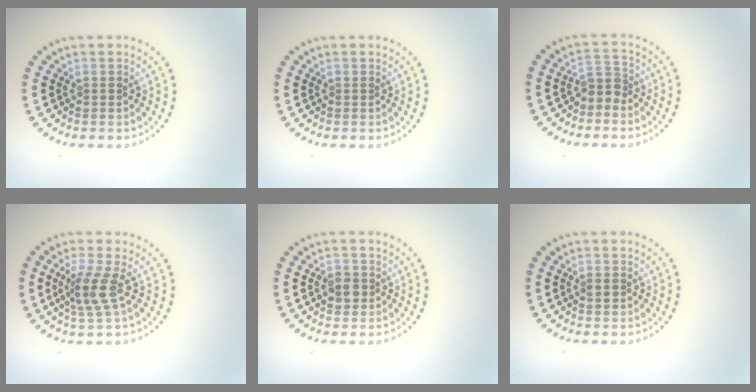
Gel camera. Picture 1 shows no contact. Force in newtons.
{"total": 0.0}
{"total": 2.2, "press": 1.7, "slide": 1.3}
{"total": 2.8, "press": 2.1, "slide": 1.8}
{"total": 1.8, "press": 1.7, "slide": 0.6}
{"total": 1.1, "press": 1.1, "slide": 0.1}